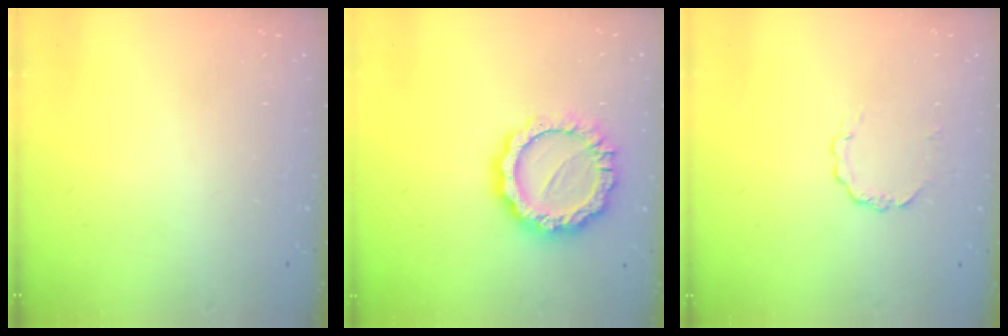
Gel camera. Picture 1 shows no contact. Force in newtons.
{"total": 14.2, "press": 14.1, "slide": 1.1}
{"total": 2.7, "press": 2.7, "slide": 0.3}